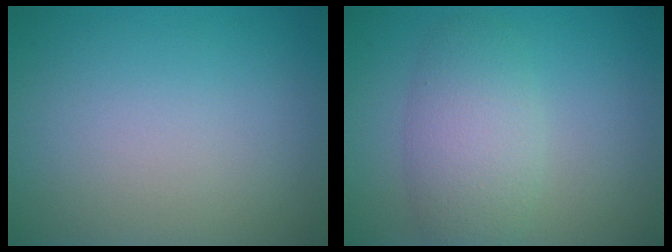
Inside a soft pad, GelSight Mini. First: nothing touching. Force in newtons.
{"total": 4.4, "press": 4.4, "slide": 0.1}